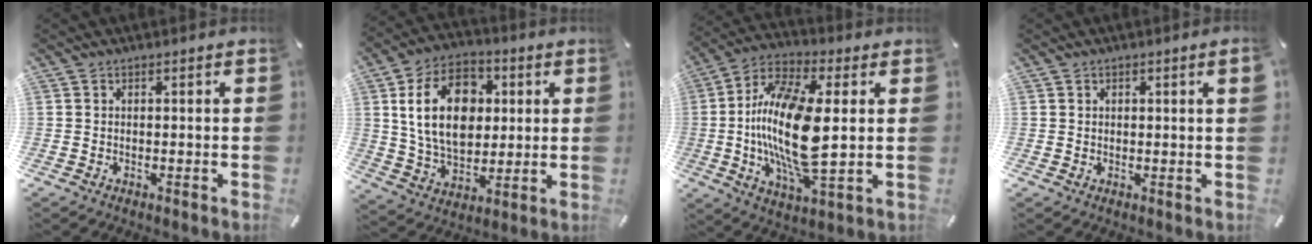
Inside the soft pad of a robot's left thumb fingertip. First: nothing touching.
{"total": 17.5, "force": [3.3, 12.5, 11.8], "torque": [-0.219, 0.013, 0.058]}
{"total": 20.3, "force": [0.7, 7.0, 19.0], "torque": [-0.405, -0.021, 0.007]}
{"total": 1.0, "force": [0.4, 0.1, 0.9], "torque": [-0.016, 0.001, 0.007]}